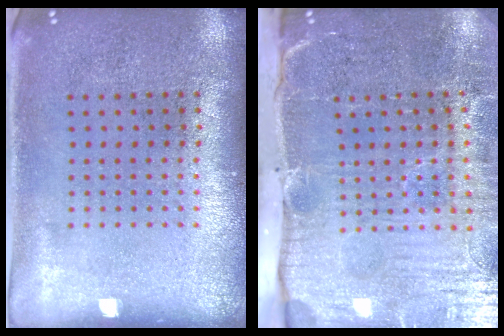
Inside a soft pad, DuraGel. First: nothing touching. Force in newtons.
{"total": 5.4, "press": 4.4, "slide": 3.1}